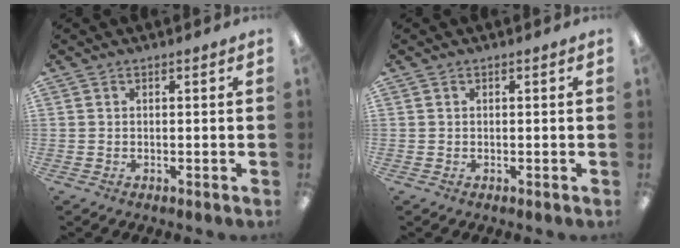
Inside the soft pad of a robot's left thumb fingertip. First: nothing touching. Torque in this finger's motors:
{"motor_torque": [0.00, 0.02, -0.03, 0.04, 0.00]}